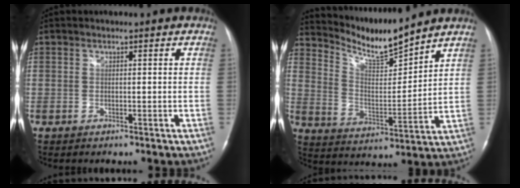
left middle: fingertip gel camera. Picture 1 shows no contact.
{"total": 9.6, "force": [9.3, -0.7, 2.4], "torque": [-0.054, -0.012, 0.184]}